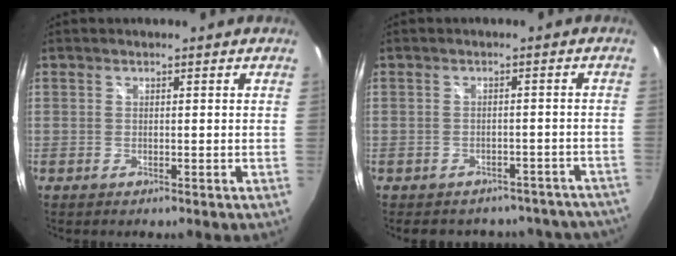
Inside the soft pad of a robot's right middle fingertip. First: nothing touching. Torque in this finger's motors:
{"motor_torque": [1.08, -1.06, 0.07, 0.04]}